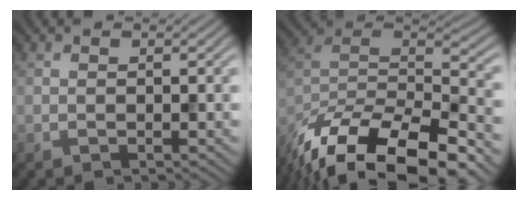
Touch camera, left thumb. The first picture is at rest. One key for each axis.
{"total": 18.3, "fx": -13.7, "fy": 6.8, "fz": 10.2, "tx": -0.218, "ty": -0.032, "tz": -0.209}